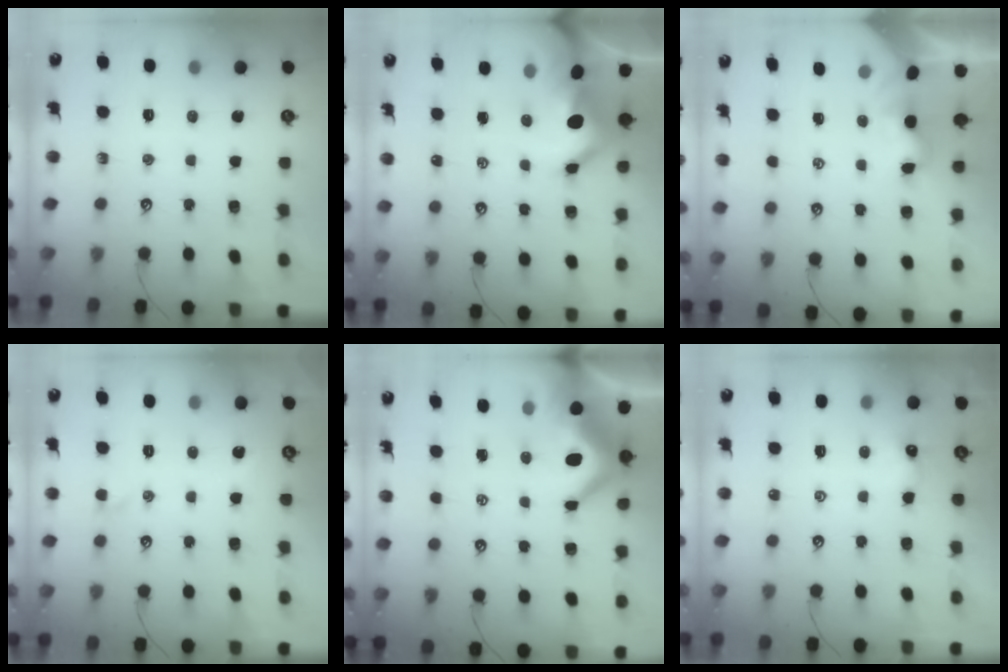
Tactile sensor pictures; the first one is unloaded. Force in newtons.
{"total": 11.1, "press": 11.1, "slide": 1.2}
{"total": 1.8, "press": 1.8, "slide": 0.5}
{"total": 0.7, "press": 0.4, "slide": 0.6}
{"total": 11.7, "press": 11.5, "slide": 2.1}
{"total": 1.6, "press": 1.6, "slide": 0.4}